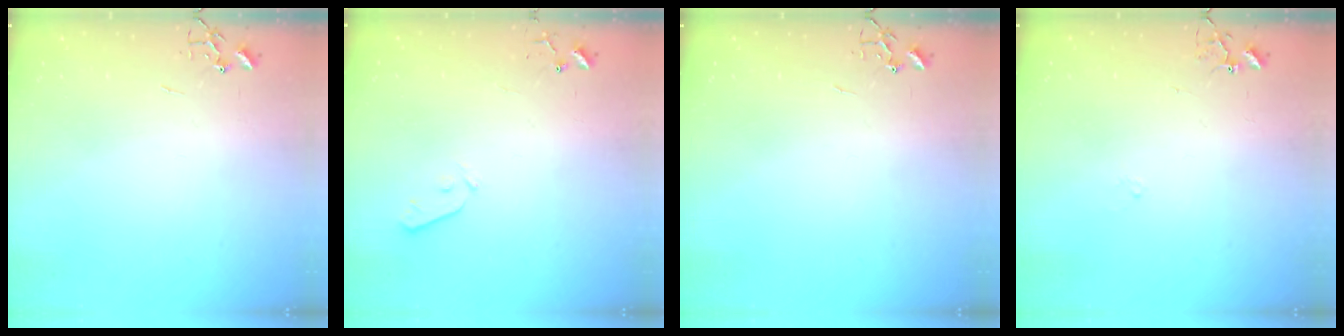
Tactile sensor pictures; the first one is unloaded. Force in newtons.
{"total": 3.6, "press": 3.6, "slide": 0.6}
{"total": 0.0}
{"total": 6.8, "press": 6.8, "slide": 0.5}